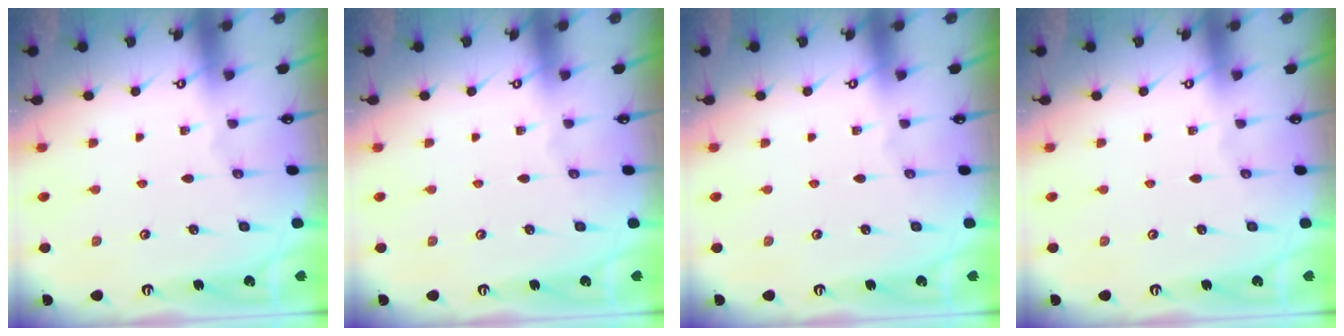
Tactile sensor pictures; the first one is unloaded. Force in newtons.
{"total": 0.0}
{"total": 0.0}
{"total": 0.0}